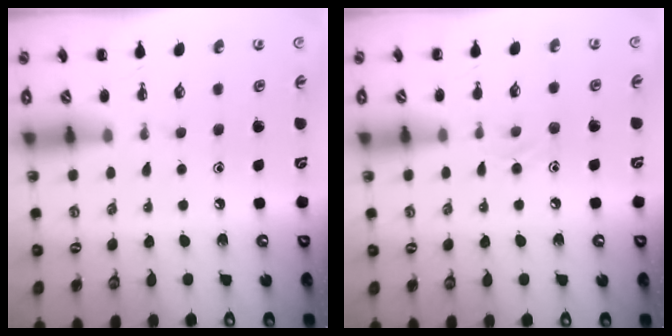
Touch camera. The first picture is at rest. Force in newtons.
{"total": 8.3, "press": 7.9, "slide": 2.7}